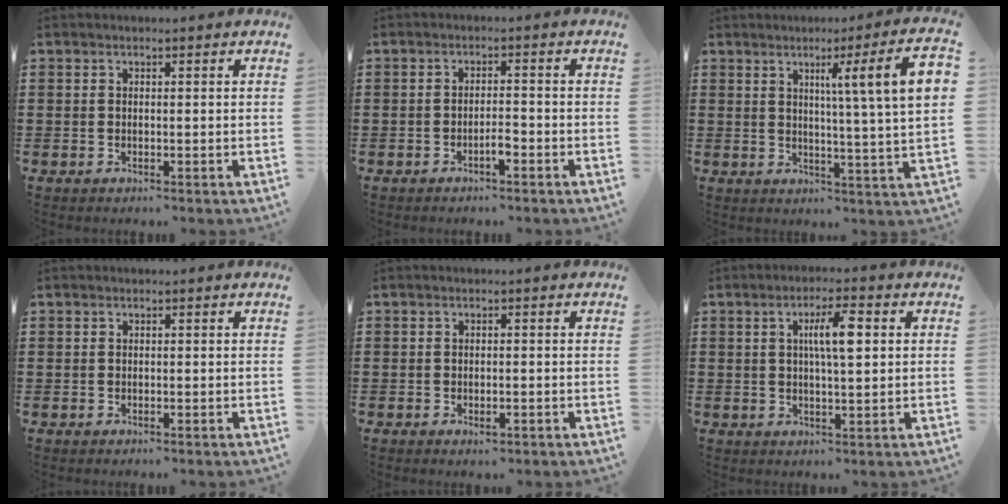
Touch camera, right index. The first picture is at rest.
{"total": 2.2, "force": [-1.4, 0.4, 1.7], "torque": [-0.031, 0.002, -0.025]}
{"total": 8.8, "force": [3.0, -0.9, 8.2], "torque": [-0.138, -0.011, 0.038]}
{"total": 0.0}
{"total": 1.0, "force": [-0.7, 0.4, 0.7], "torque": [-0.015, -0.002, -0.012]}
{"total": 6.0, "force": [1.3, 1.4, 5.6], "torque": [-0.103, 0.008, 0.015]}